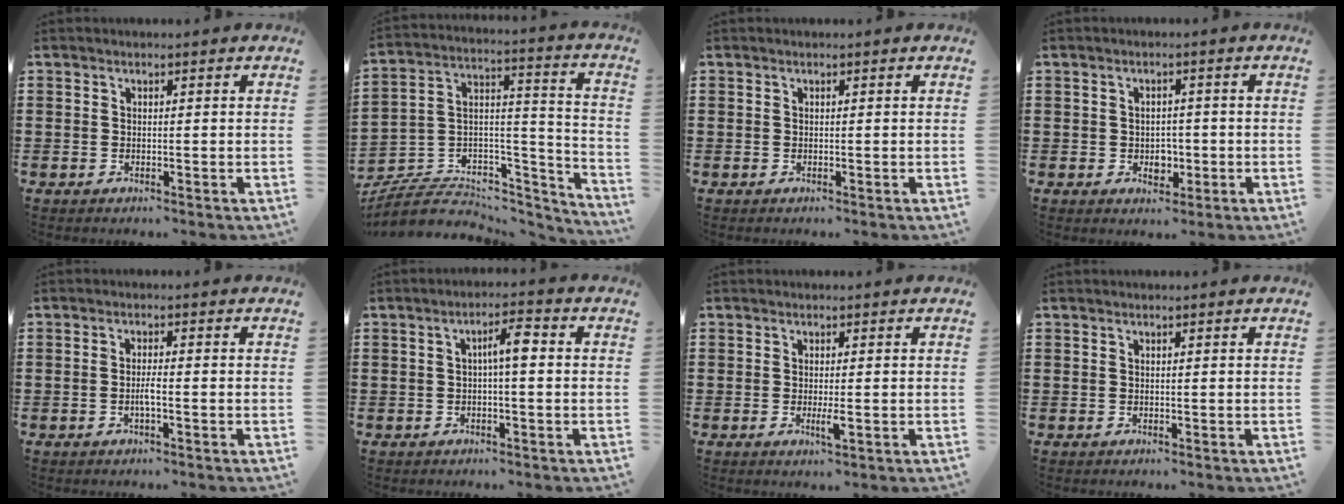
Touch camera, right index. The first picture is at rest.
{"total": 4.9, "force": [-3.4, 3.2, 1.7], "torque": [-0.045, -0.009, -0.066]}
{"total": 0.0}
{"total": 2.7, "force": [-0.7, 2.0, 1.6], "torque": [-0.027, -0.001, -0.016]}
{"total": 2.1, "force": [-0.8, 0.1, 1.9], "torque": [-0.043, -0.003, -0.016]}
{"total": 3.8, "force": [0.0, 0.8, 3.8], "torque": [-0.072, 0.011, -0.003]}
{"total": 2.4, "force": [-0.6, 0.4, 2.3], "torque": [-0.047, -0.006, -0.013]}
{"total": 0.0}